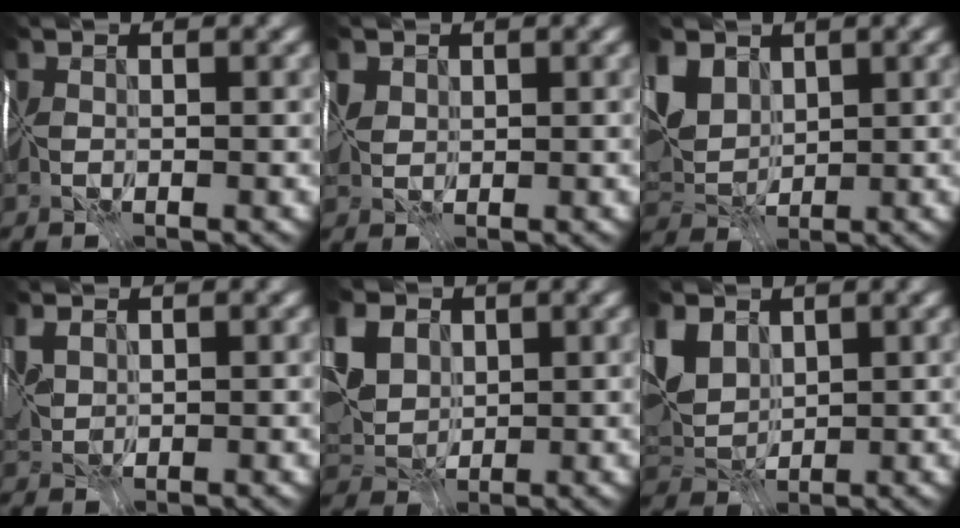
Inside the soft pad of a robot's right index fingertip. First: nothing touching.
{"total": 1.0, "force": [0.9, 0.4, 0.0], "torque": [0.004, 0.001, 0.013]}
{"total": 4.8, "force": [2.6, 3.1, 2.7], "torque": [-0.069, 0.002, 0.050]}
{"total": 1.3, "force": [1.1, 0.4, 0.7], "torque": [-0.015, 0.001, 0.025]}
{"total": 6.2, "force": [2.5, 4.4, 3.6], "torque": [-0.087, 0.019, 0.043]}
{"total": 4.1, "force": [2.3, 2.5, 2.2], "torque": [-0.064, 0.000, 0.048]}